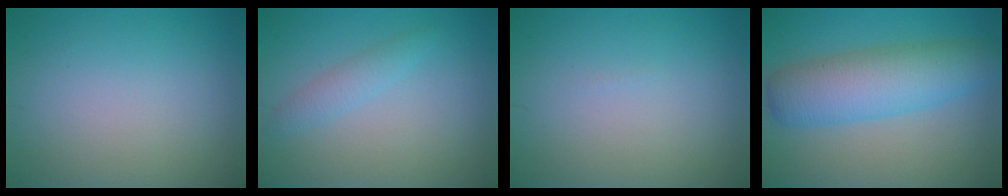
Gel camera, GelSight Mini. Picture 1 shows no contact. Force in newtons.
{"total": 1.7, "press": 1.7, "slide": 0.1}
{"total": 0.0}
{"total": 7.0, "press": 7.0, "slide": 0.0}